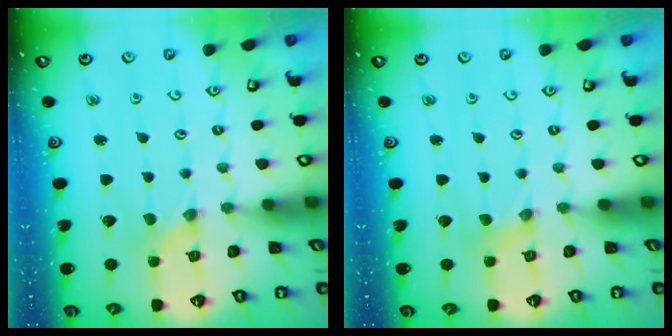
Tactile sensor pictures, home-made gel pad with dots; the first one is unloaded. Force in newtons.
{"total": 0.0}